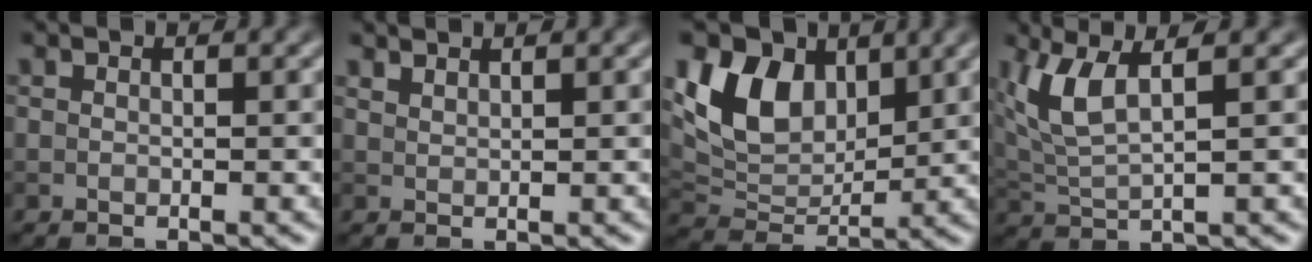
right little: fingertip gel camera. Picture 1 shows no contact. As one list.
[{"total": 1.2, "force": [1.2, 0.1, 0.3], "torque": [-0.001, -0.003, 0.019]}, {"total": 7.1, "force": [3.1, 4.7, 4.3], "torque": [-0.082, -0.005, 0.055]}, {"total": 5.0, "force": [2.1, 1.5, 4.3], "torque": [-0.106, 0.004, 0.047]}]